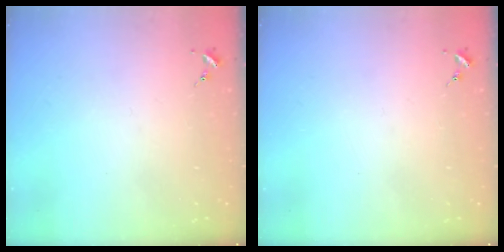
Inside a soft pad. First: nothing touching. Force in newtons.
{"total": 0.0}